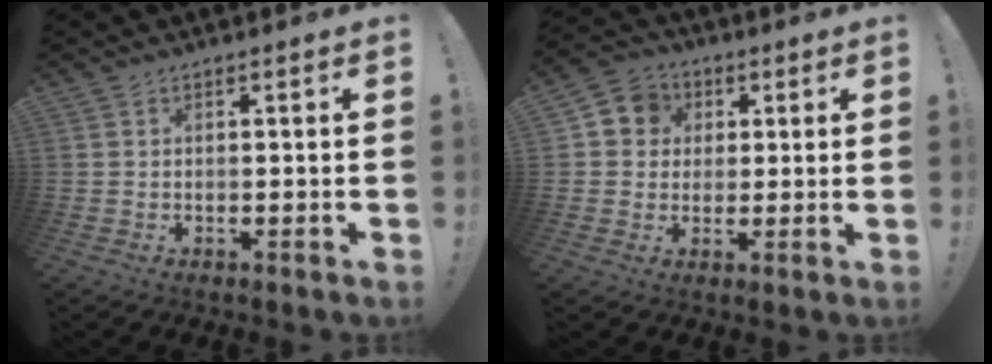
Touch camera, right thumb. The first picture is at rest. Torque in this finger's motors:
{"motor_torque": [0.12, 0.25, 0.19, -0.21, -0.02]}